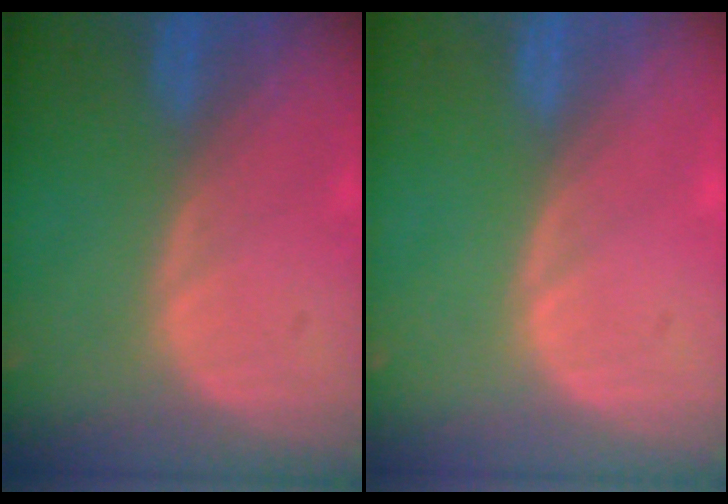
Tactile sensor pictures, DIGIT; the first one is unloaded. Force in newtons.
{"total": 0.0}